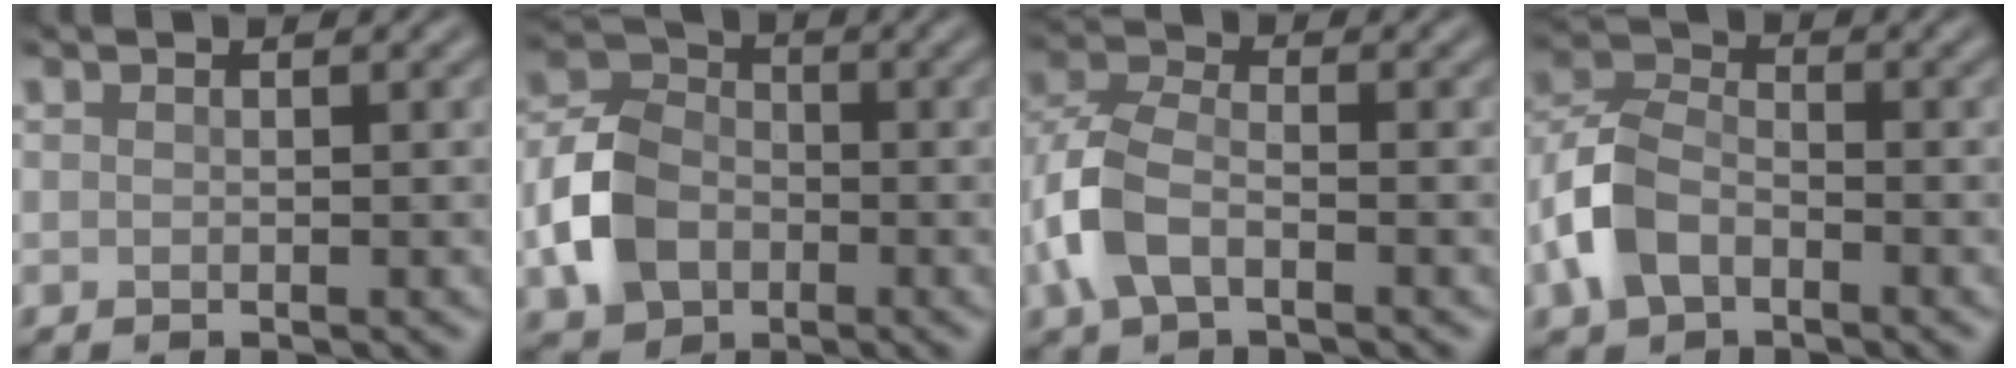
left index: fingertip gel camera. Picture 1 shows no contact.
{"total": 6.1, "force": [-2.0, 4.7, 3.4], "torque": [-0.071, 0.005, -0.051]}
{"total": 5.3, "force": [-1.8, 3.1, 3.9], "torque": [-0.098, 0.003, -0.049]}
{"total": 5.7, "force": [-2.5, 3.6, 3.6], "torque": [-0.083, 0.007, -0.061]}